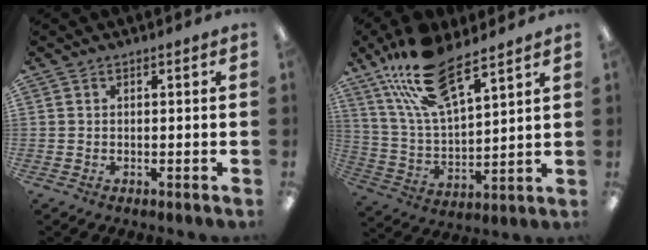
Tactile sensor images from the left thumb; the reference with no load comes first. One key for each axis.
{"total": 18.0, "fx": 13.2, "fy": 6.0, "fz": 10.8, "tx": -0.216, "ty": -0.053, "tz": 0.231}